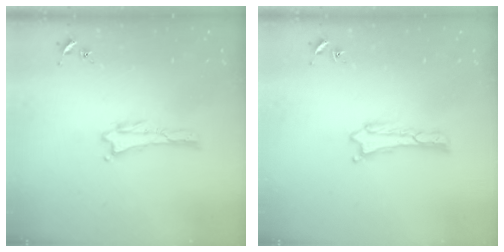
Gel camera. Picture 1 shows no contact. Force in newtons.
{"total": 0.0}